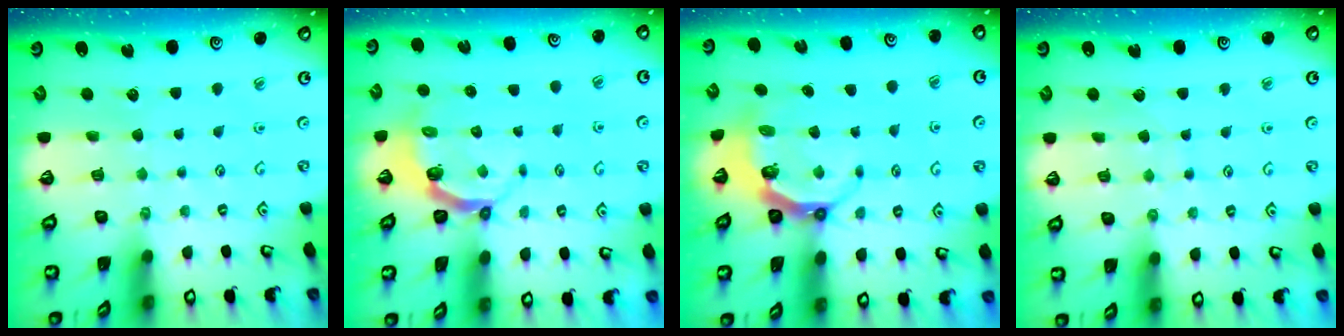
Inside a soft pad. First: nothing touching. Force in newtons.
{"total": 4.9, "press": 4.0, "slide": 2.9}
{"total": 6.7, "press": 6.0, "slide": 3.2}
{"total": 4.4, "press": 4.4, "slide": 0.4}